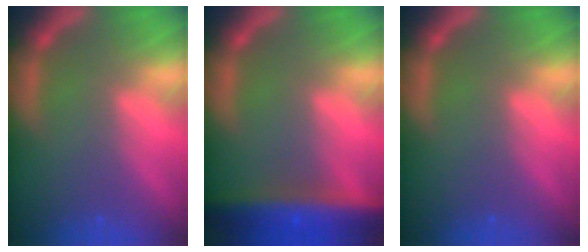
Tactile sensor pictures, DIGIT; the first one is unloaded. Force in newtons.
{"total": 9.5}
{"total": 0.0}